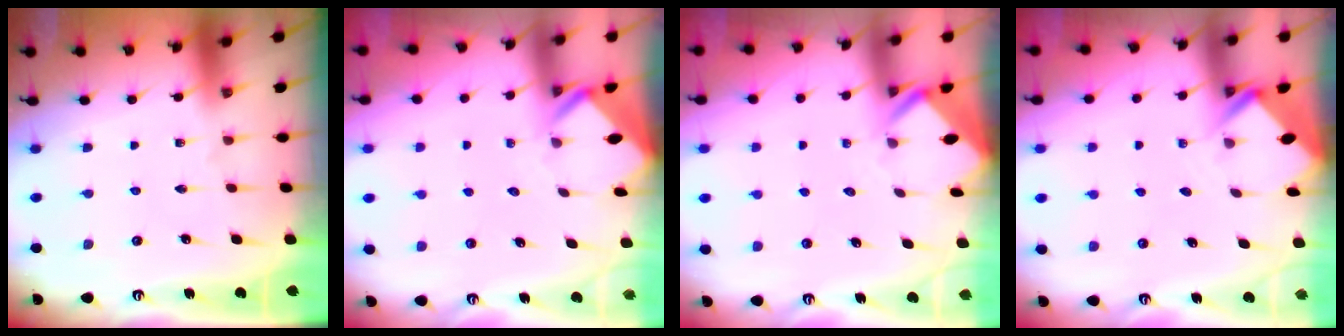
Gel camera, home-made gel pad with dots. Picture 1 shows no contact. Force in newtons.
{"total": 2.9, "press": 2.9, "slide": 0.2}
{"total": 2.4, "press": 2.4, "slide": 0.1}
{"total": 2.8, "press": 2.8, "slide": 0.2}